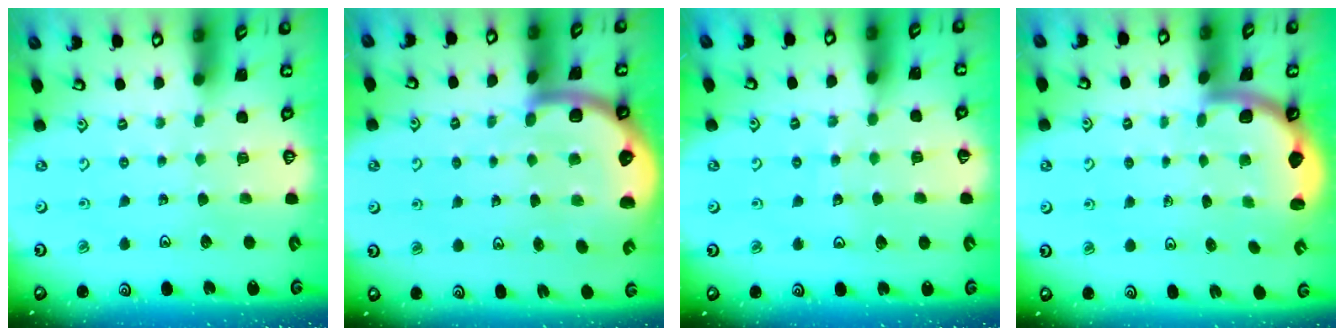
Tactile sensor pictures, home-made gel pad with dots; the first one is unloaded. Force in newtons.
{"total": 6.5, "press": 6.3, "slide": 1.7}
{"total": 6.9, "press": 6.9, "slide": 0.8}
{"total": 2.5, "press": 2.4, "slide": 0.8}